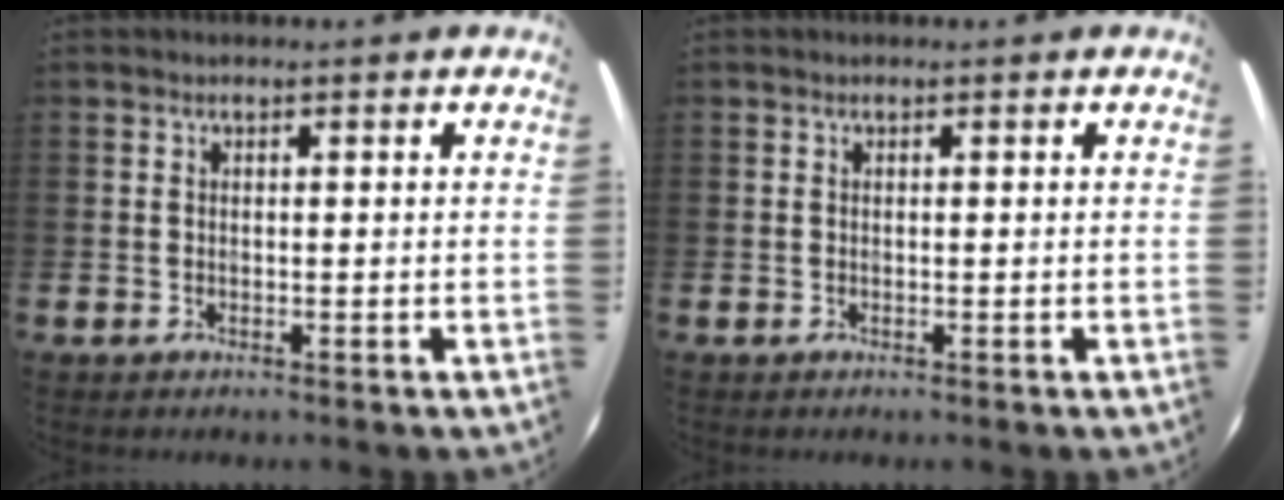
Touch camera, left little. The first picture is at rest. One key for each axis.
{"total": 0.0}